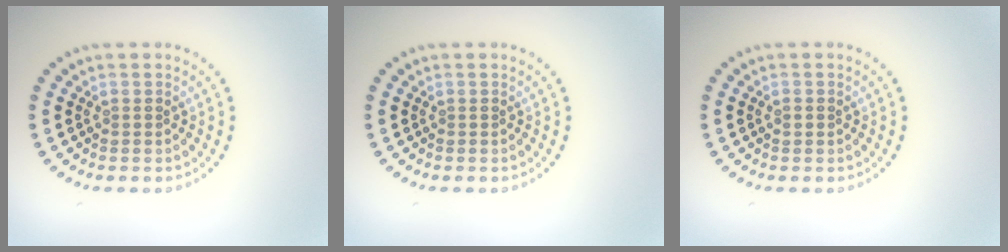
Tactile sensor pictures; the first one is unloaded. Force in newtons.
{"total": 0.0}
{"total": 0.8, "press": 0.8, "slide": 0.2}